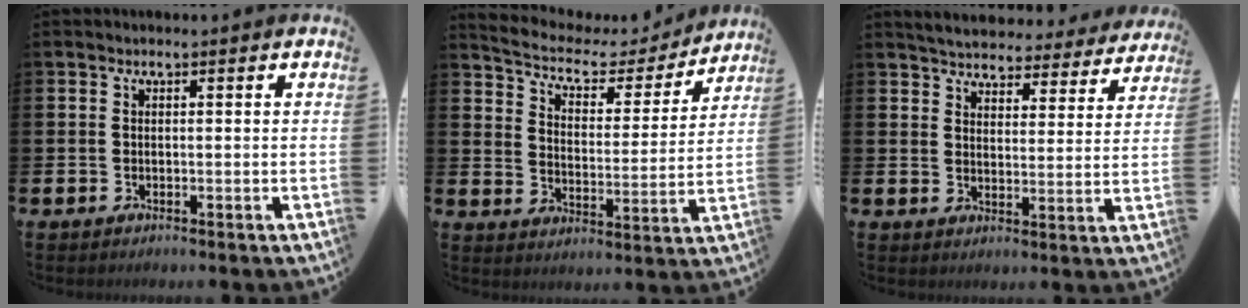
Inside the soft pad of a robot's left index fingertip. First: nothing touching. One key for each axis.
{"total": 5.8, "fx": 5.1, "fy": 2.2, "fz": 1.8, "tx": -0.059, "ty": -0.040, "tz": 0.078}
{"total": 4.7, "fx": 4.6, "fy": 0.8, "fz": 0.3, "tx": -0.028, "ty": -0.035, "tz": 0.079}